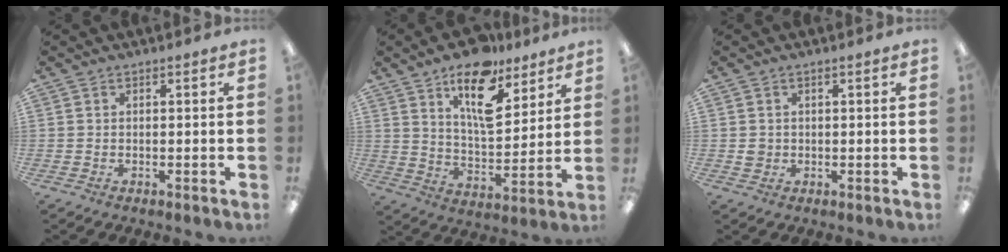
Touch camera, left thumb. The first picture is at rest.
{"total": 15.9, "force": [10.8, 7.2, 9.2], "torque": [-0.135, -0.062, 0.184]}
{"total": 1.7, "force": [0.1, 1.5, 0.7], "torque": [-0.015, 0.004, 0.001]}